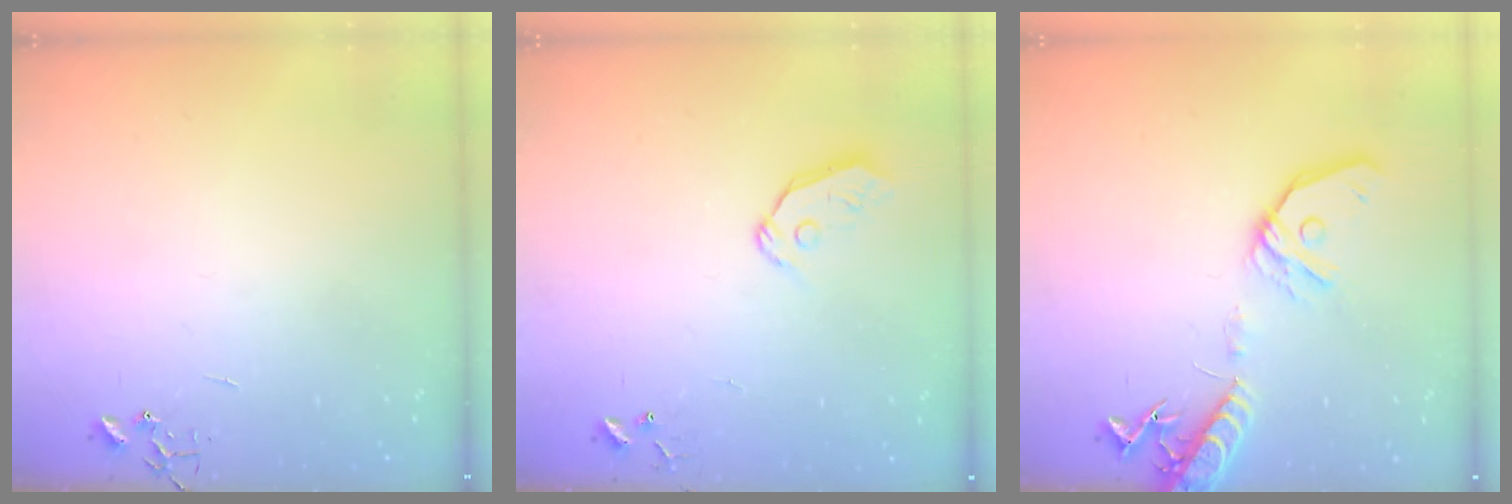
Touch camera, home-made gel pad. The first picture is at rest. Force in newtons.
{"total": 6.8, "press": 6.8, "slide": 0.7}
{"total": 15.4, "press": 15.2, "slide": 2.8}